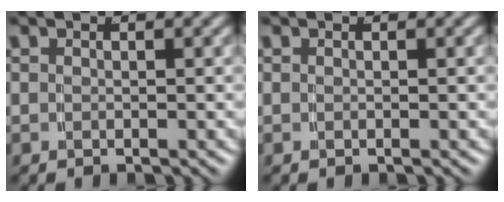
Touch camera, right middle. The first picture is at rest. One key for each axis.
{"total": 0.0}